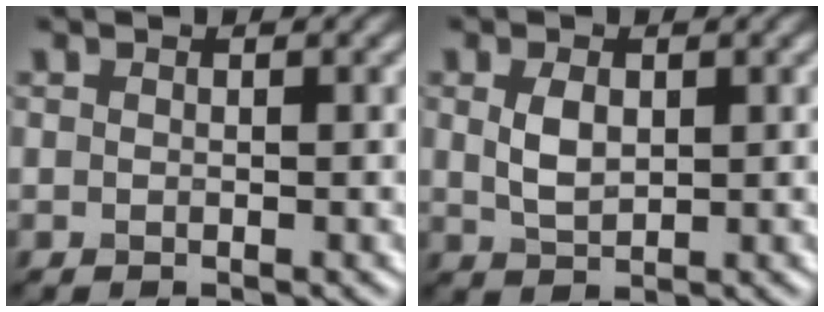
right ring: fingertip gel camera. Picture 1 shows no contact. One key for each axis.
{"total": 2.5, "fx": 0.6, "fy": 1.6, "fz": 1.9, "tx": -0.047, "ty": 0.000, "tz": 0.016}